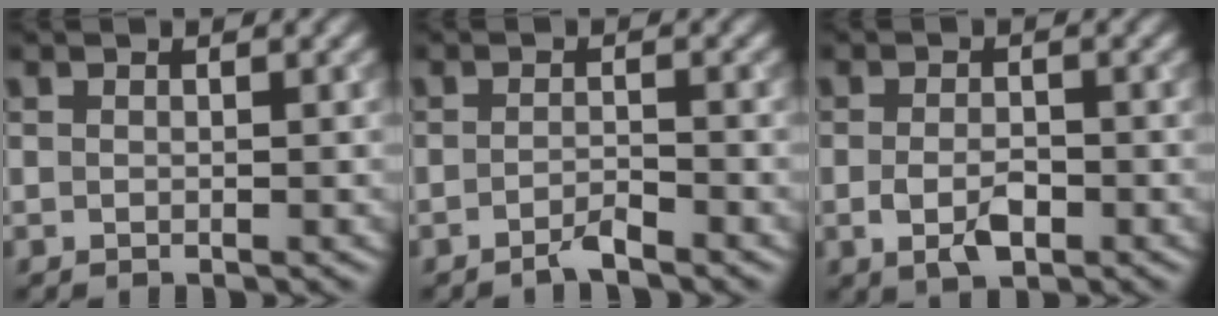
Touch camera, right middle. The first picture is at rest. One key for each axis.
{"total": 1.5, "fx": -1.2, "fy": 0.2, "fz": 0.9, "tx": -0.016, "ty": 0.002, "tz": -0.027}
{"total": 2.6, "fx": -0.8, "fy": 1.3, "fz": 2.0, "tx": -0.043, "ty": -0.006, "tz": -0.013}